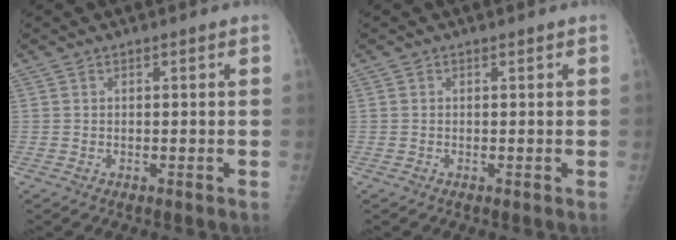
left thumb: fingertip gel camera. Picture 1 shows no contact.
{"total": 0.0}